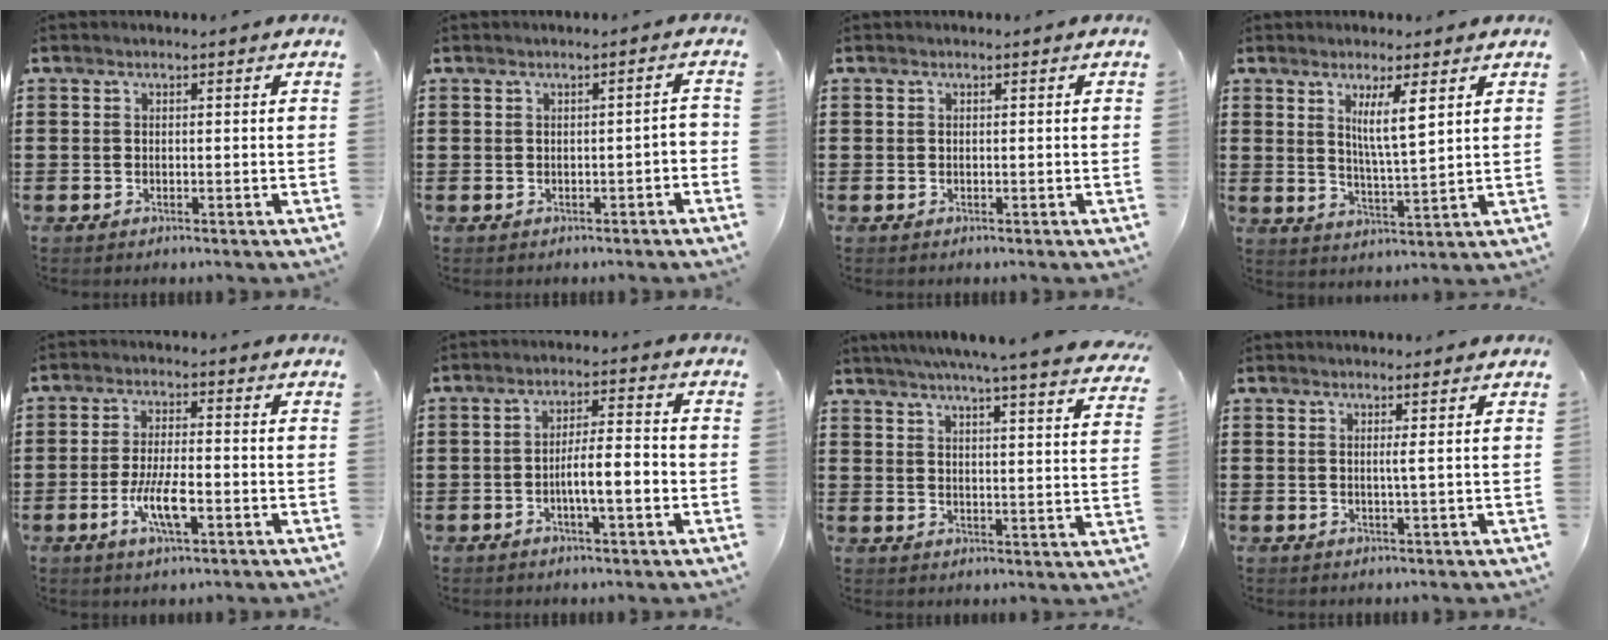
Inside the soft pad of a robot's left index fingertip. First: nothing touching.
{"total": 1.6, "force": [-0.7, 0.1, 1.4], "torque": [-0.024, -0.002, -0.014]}
{"total": 0.0}
{"total": 6.0, "force": [3.0, 0.7, 5.1], "torque": [-0.093, -0.007, 0.046]}
{"total": 6.8, "force": [-2.4, 1.9, 6.0], "torque": [-0.124, -0.006, -0.046]}
{"total": 5.6, "force": [-1.8, 1.2, 5.2], "torque": [-0.088, 0.006, -0.035]}
{"total": 5.7, "force": [5.1, -0.8, 2.5], "torque": [-0.061, -0.034, 0.082]}
{"total": 1.7, "force": [0.3, -0.6, 1.5], "torque": [-0.028, -0.007, 0.002]}